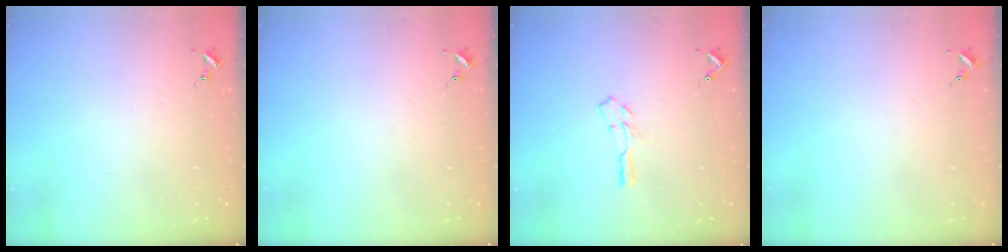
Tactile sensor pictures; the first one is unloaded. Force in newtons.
{"total": 0.0}
{"total": 4.7, "press": 4.7, "slide": 0.3}
{"total": 0.0}